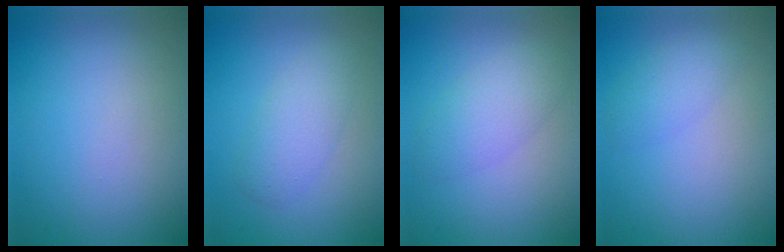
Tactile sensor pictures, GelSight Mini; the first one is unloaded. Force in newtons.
{"total": 2.9, "press": 2.9, "slide": 0.0}
{"total": 2.9, "press": 2.9, "slide": 0.1}
{"total": 2.0, "press": 2.0, "slide": 0.2}